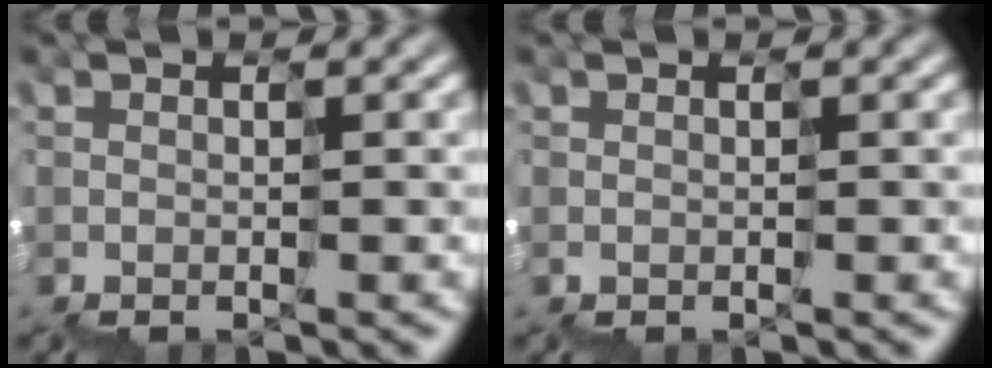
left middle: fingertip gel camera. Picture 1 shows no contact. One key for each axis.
{"total": 0.0}